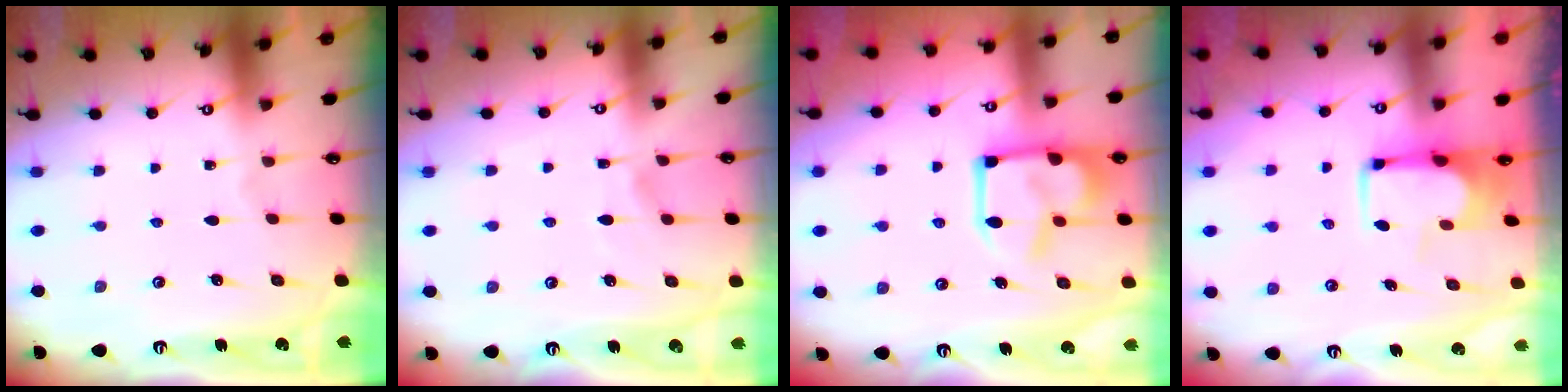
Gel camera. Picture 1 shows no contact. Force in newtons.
{"total": 3.5, "press": 3.5, "slide": 0.4}
{"total": 9.5, "press": 9.4, "slide": 1.4}
{"total": 3.8, "press": 3.8, "slide": 0.4}